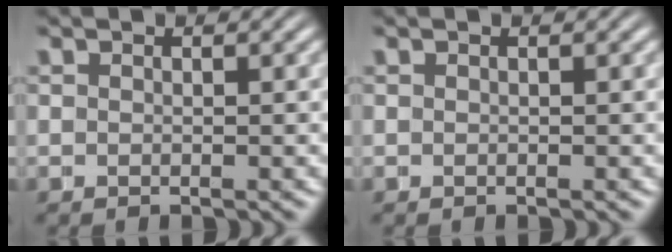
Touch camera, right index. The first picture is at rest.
{"total": 0.0}